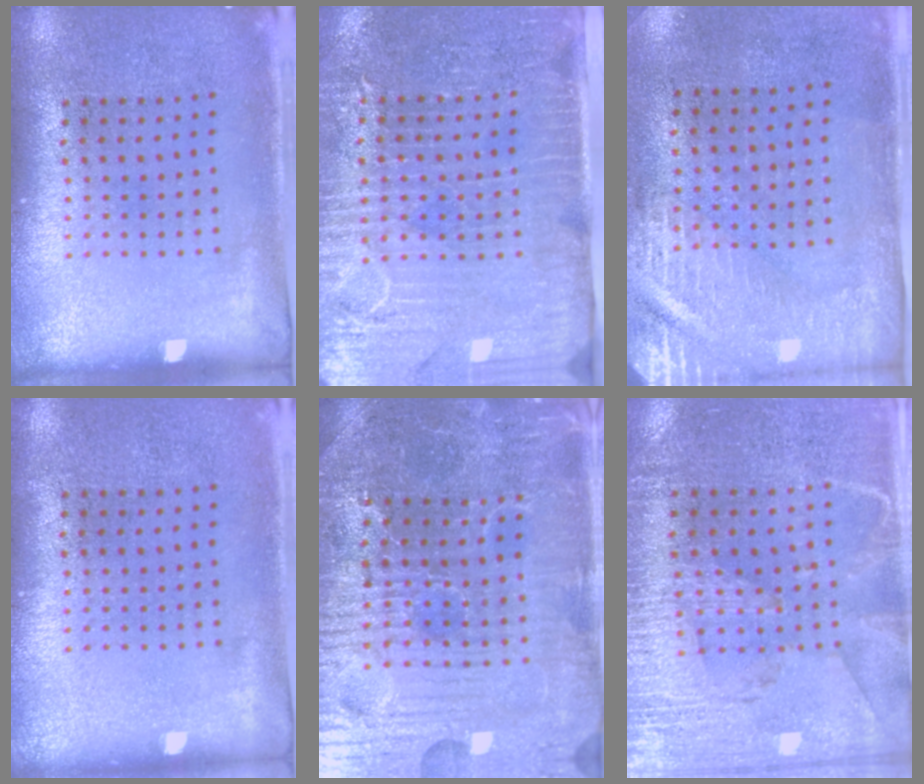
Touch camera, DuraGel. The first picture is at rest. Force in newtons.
{"total": 3.6, "press": 3.3, "slide": 1.3}
{"total": 2.9, "press": 2.5, "slide": 1.5}
{"total": 0.0}
{"total": 4.8, "press": 4.7, "slide": 1.0}
{"total": 3.4, "press": 3.0, "slide": 1.5}